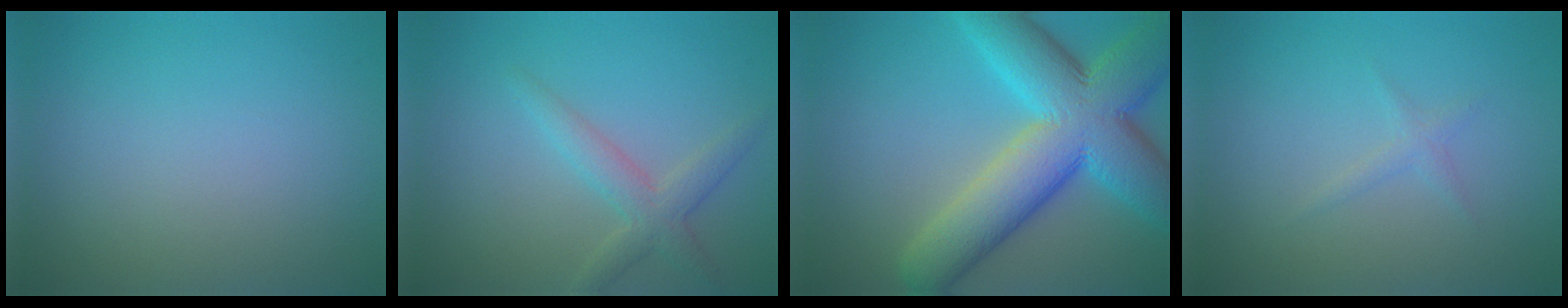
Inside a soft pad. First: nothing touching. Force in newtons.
{"total": 2.8, "press": 2.8, "slide": 0.1}
{"total": 12.7, "press": 12.7, "slide": 0.2}
{"total": 1.0, "press": 1.0, "slide": 0.1}